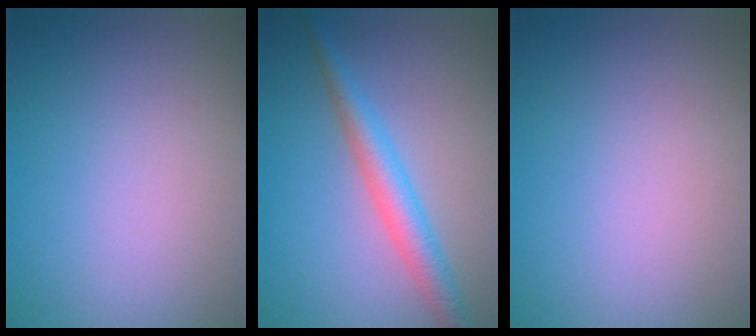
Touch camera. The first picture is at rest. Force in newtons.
{"total": 3.2, "press": 3.2, "slide": 0.2}
{"total": 0.0}